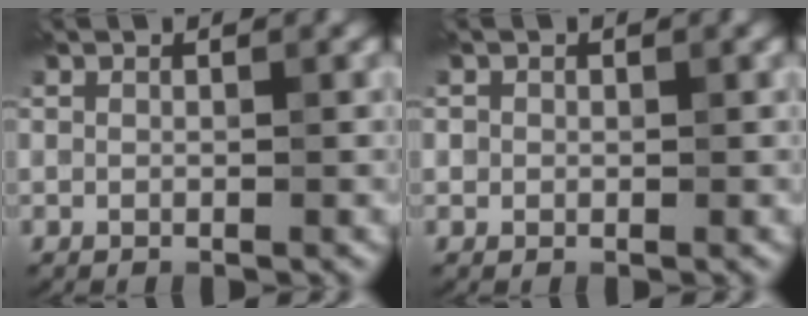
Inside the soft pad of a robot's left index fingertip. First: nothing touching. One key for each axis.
{"total": 1.0, "fx": 0.4, "fy": 0.9, "fz": 0.3, "tx": -0.002, "ty": 0.005, "tz": -0.005}